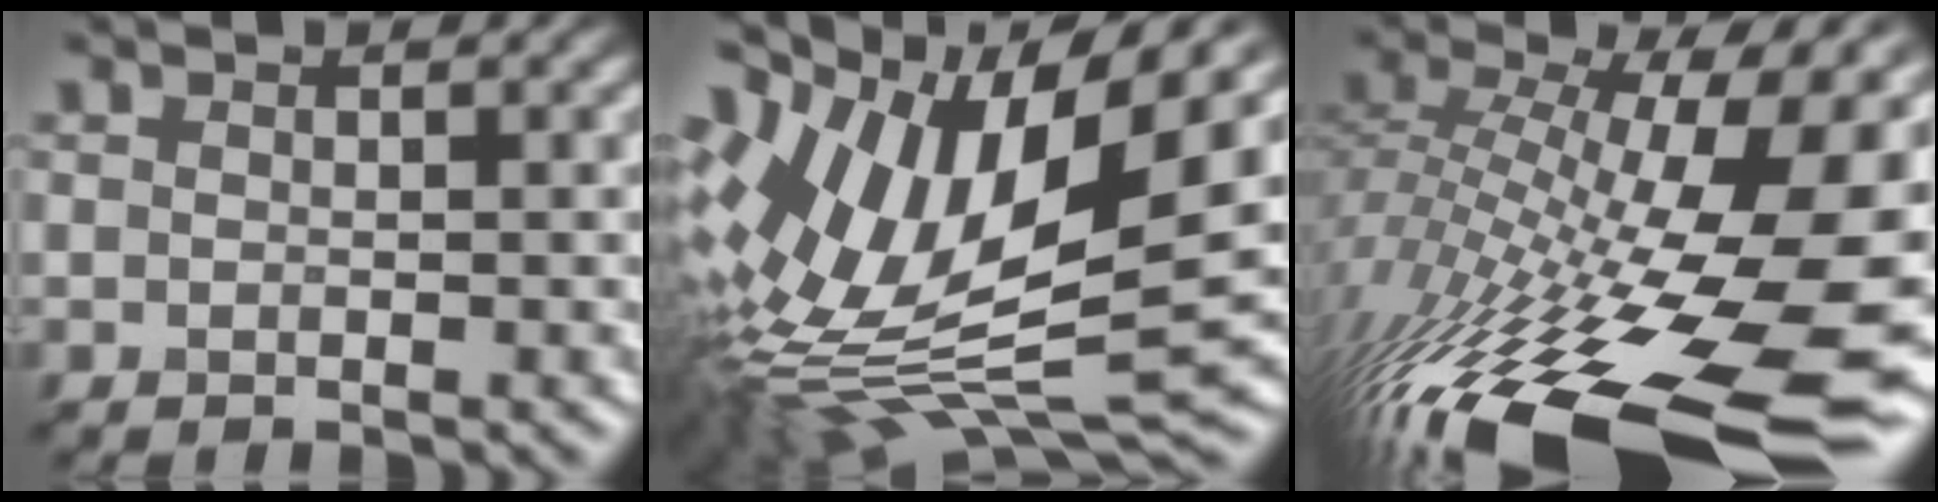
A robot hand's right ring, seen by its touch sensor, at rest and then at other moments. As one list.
[{"total": 15.0, "force": [2.2, 7.0, 13.1], "torque": [-0.255, 0.004, 0.038]}, {"total": 19.9, "force": [-6.9, 7.9, 17.0], "torque": [-0.301, -0.019, -0.118]}]